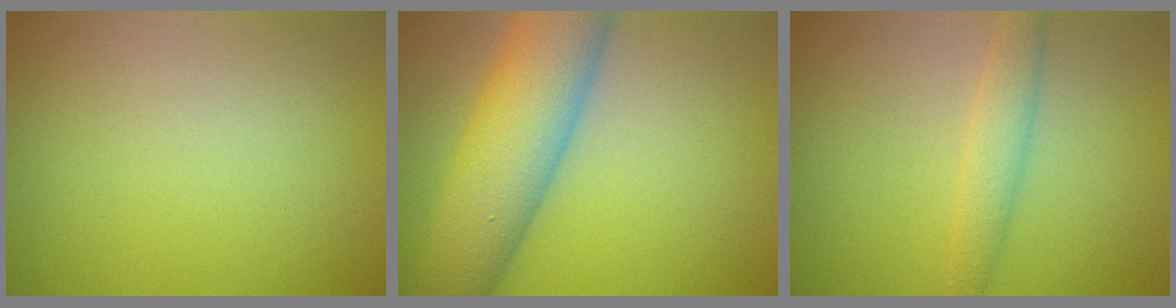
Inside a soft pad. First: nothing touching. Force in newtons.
{"total": 9.2, "press": 9.2, "slide": 0.5}
{"total": 2.3, "press": 2.3, "slide": 0.1}